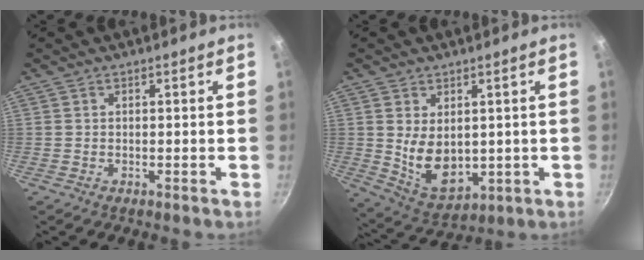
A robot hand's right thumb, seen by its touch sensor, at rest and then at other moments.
{"total": 10.1, "force": [0.9, 6.7, 7.5], "torque": [-0.110, -0.024, 0.043]}